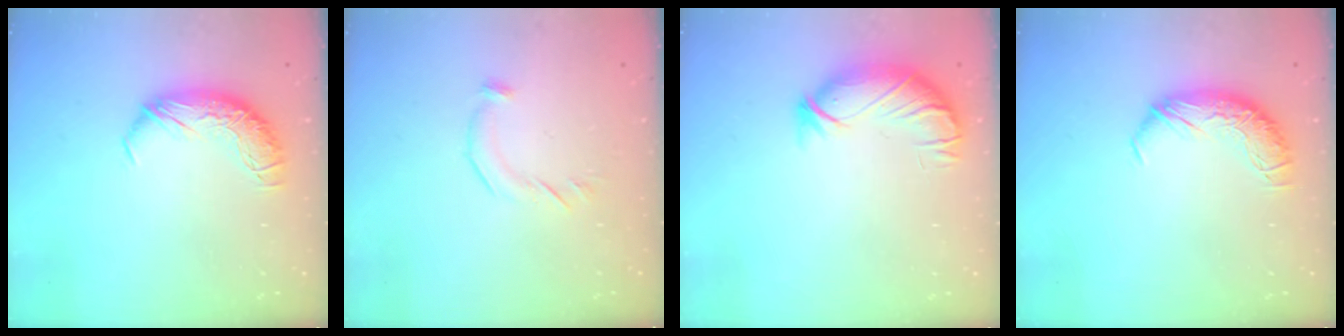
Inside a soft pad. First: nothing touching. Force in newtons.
{"total": 5.5, "press": 5.5, "slide": 0.5}
{"total": 3.4, "press": 2.7, "slide": 2.0}
{"total": 0.0}